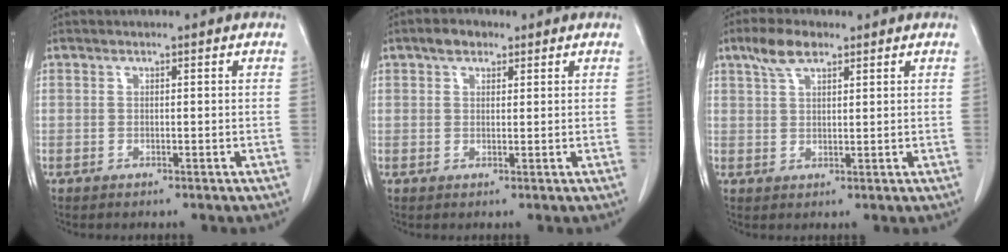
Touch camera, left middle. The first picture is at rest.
{"total": 2.6, "force": [1.7, 1.6, 1.2], "torque": [-0.023, 0.008, 0.027]}
{"total": 4.7, "force": [3.2, 1.8, 3.0], "torque": [-0.068, 0.012, 0.064]}